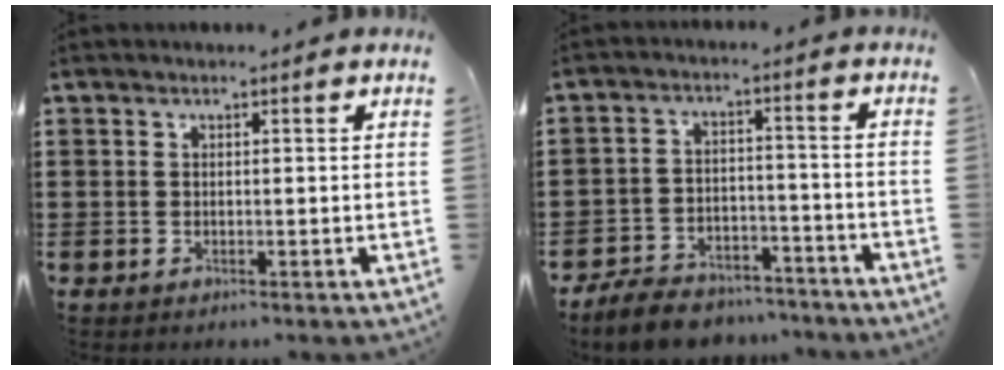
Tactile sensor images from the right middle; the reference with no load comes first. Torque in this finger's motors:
{"motor_torque": [1.28, -0.85, 0.39, 0.05]}